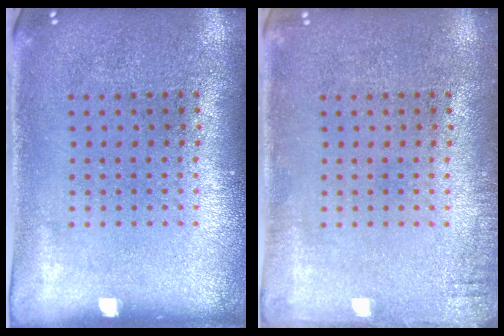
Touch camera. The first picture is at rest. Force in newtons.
{"total": 1.3, "press": 1.3, "slide": 0.1}